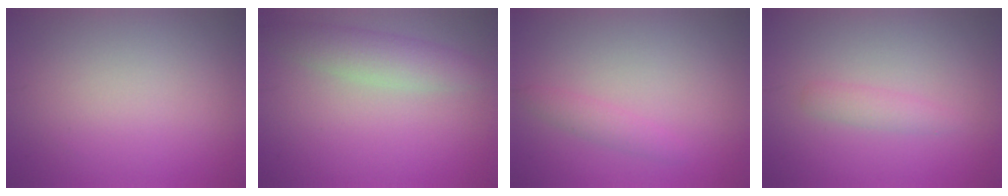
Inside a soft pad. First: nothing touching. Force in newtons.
{"total": 3.2, "press": 3.2, "slide": 0.0}
{"total": 1.3, "press": 1.3, "slide": 0.1}
{"total": 1.3, "press": 1.3, "slide": 0.0}